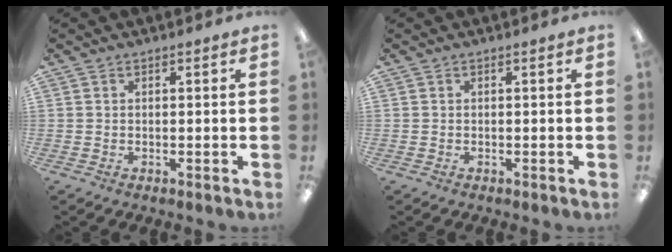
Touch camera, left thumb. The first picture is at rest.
{"total": 0.0}